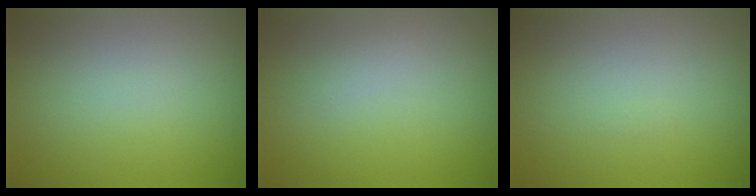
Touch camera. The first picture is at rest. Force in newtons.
{"total": 0.7, "press": 0.7, "slide": 0.1}
{"total": 0.0}